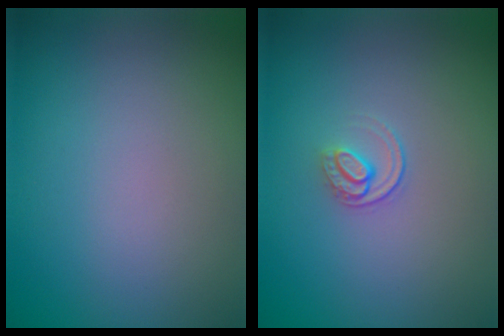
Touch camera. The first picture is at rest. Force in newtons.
{"total": 1.4, "press": 0.9, "slide": 1.0}